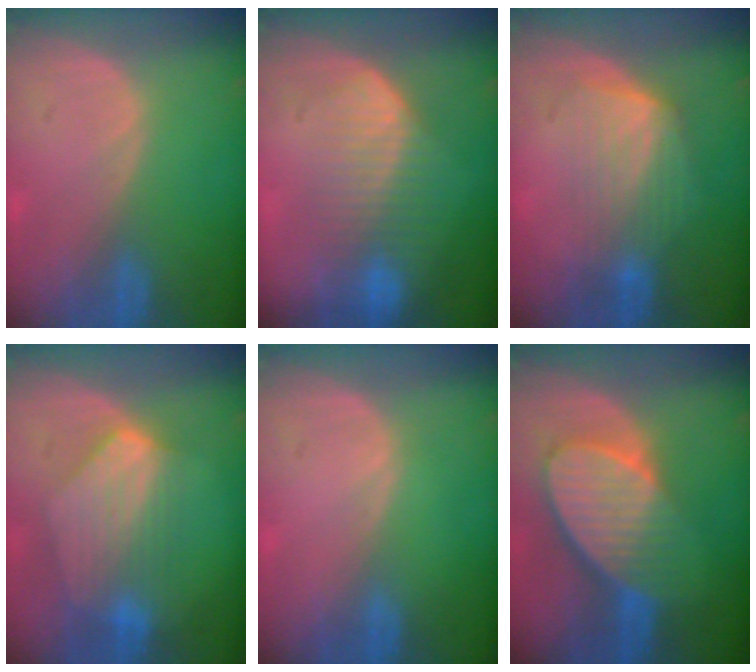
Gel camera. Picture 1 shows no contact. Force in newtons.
{"total": 7.7, "press": 7.4, "slide": 2.2}
{"total": 6.3, "press": 6.1, "slide": 1.6}
{"total": 7.9, "press": 7.6, "slide": 2.2}
{"total": 0.0}
{"total": 9.6, "press": 8.4, "slide": 4.6}